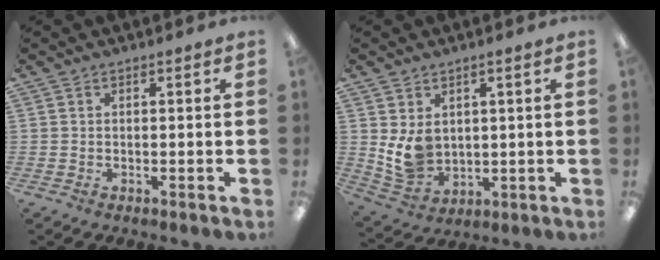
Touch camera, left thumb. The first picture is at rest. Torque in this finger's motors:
{"motor_torque": [0.84, 1.51, 0.57, -0.65, 0.05]}